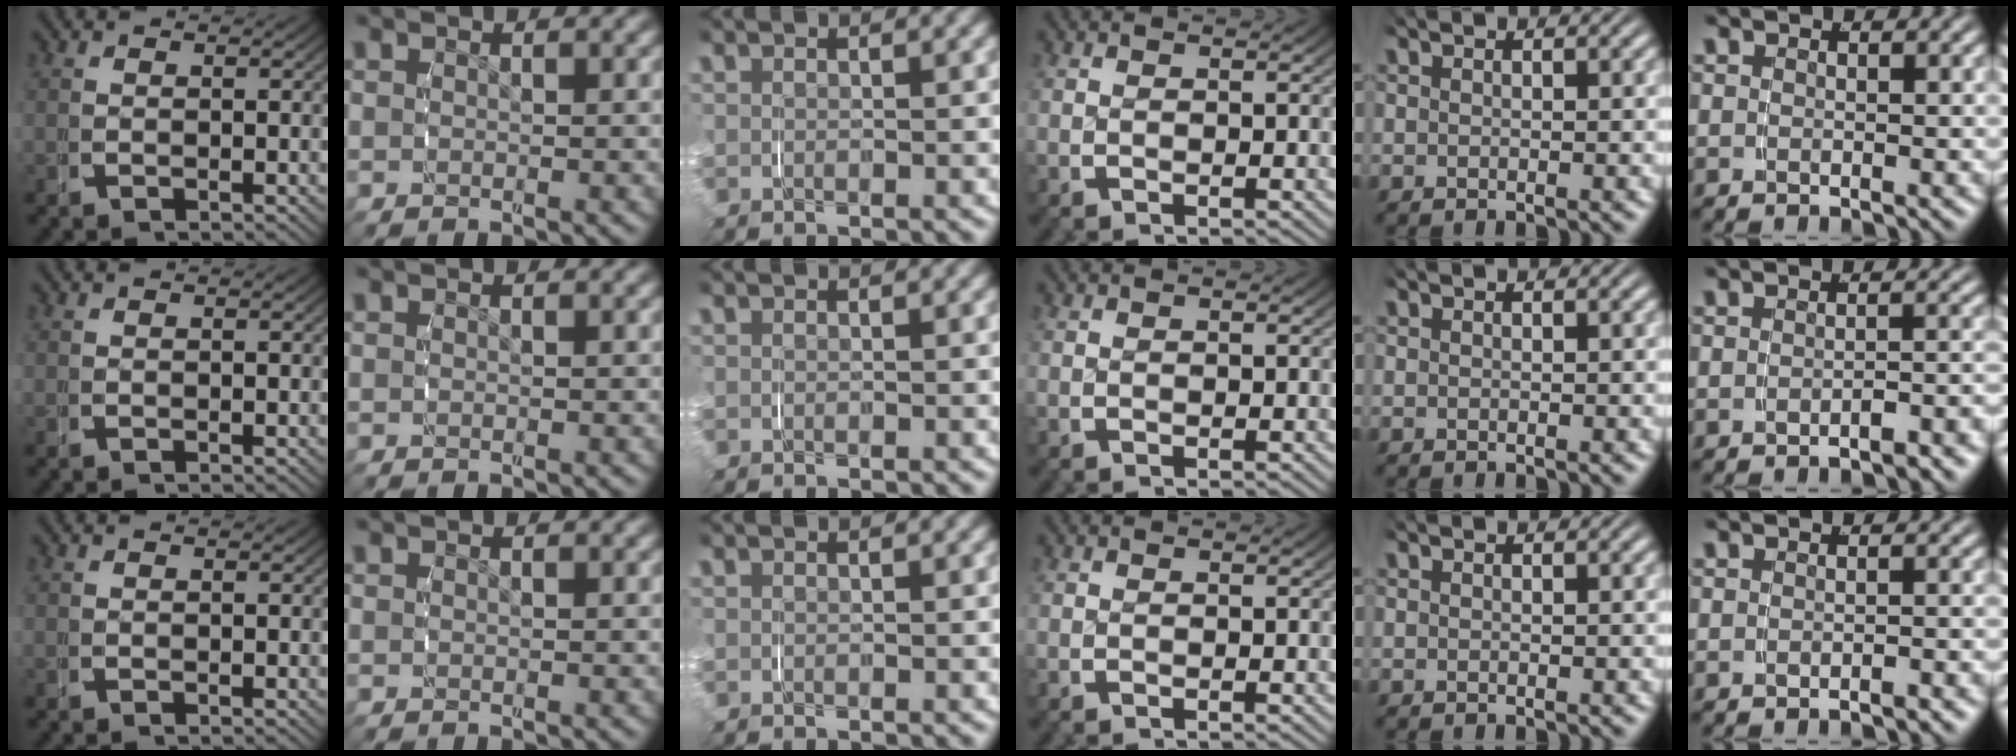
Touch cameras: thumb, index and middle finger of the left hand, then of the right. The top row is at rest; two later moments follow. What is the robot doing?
{"motion": "grasp_and_lifting", "object": "string"}